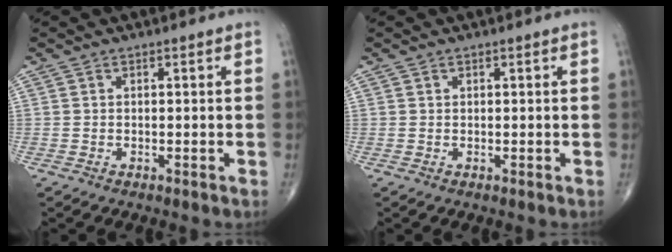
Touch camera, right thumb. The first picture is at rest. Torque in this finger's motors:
{"motor_torque": [-0.28, 0.15, -0.09, -0.15, -0.03]}